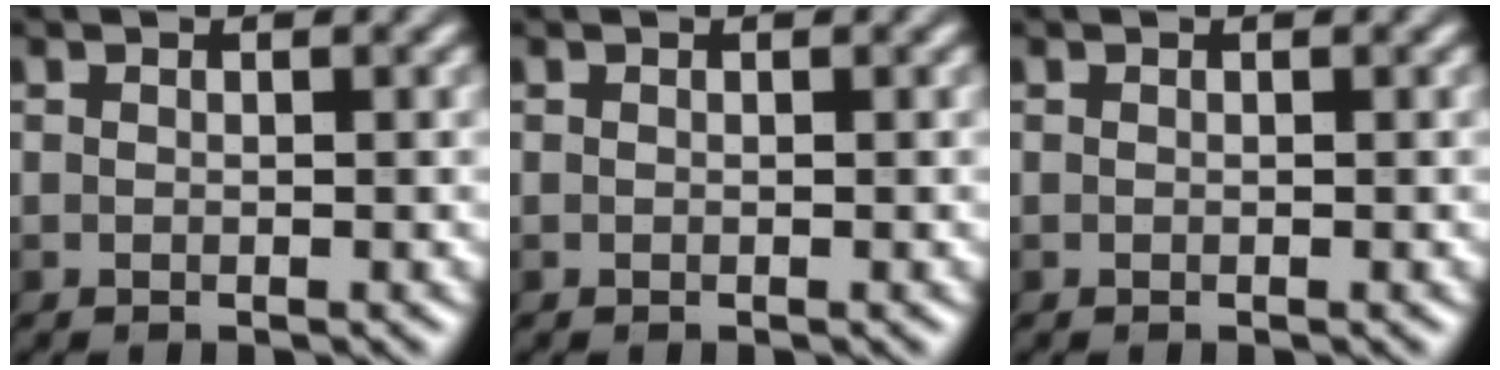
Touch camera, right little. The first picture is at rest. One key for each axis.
{"total": 0.0}
{"total": 0.0}